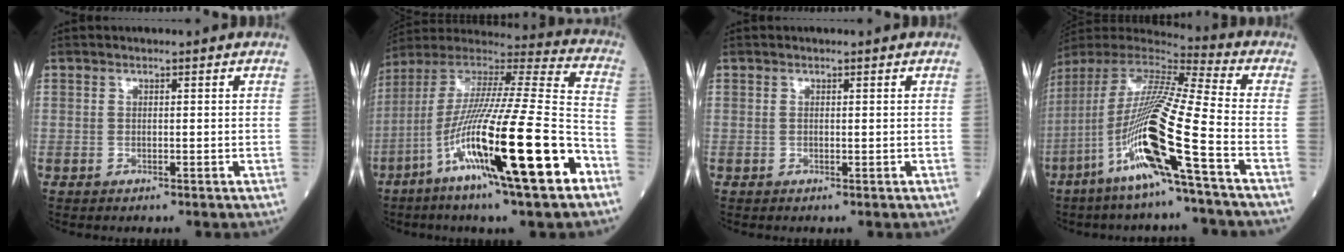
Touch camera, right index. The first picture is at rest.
{"total": 25.4, "force": [-10.8, 1.1, 23.0], "torque": [-0.404, -0.048, -0.198]}
{"total": 0.0}
{"total": 19.4, "force": [-7.7, -0.7, 17.8], "torque": [-0.371, -0.029, -0.157]}